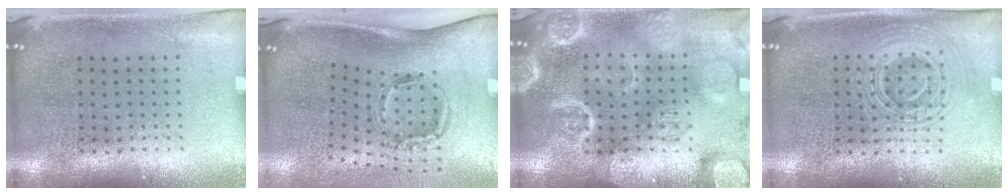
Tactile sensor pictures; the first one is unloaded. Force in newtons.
{"total": 2.0, "press": 1.2, "slide": 1.6}
{"total": 4.7, "press": 4.6, "slide": 0.5}
{"total": 2.8, "press": 2.8, "slide": 0.5}